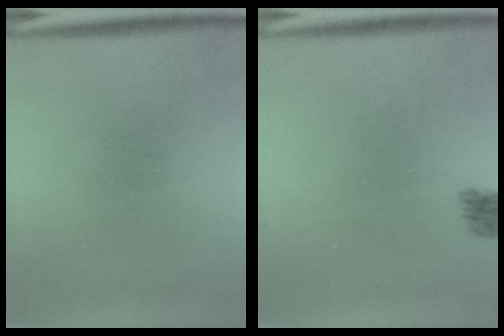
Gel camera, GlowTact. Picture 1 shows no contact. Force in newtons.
{"total": 2.1}